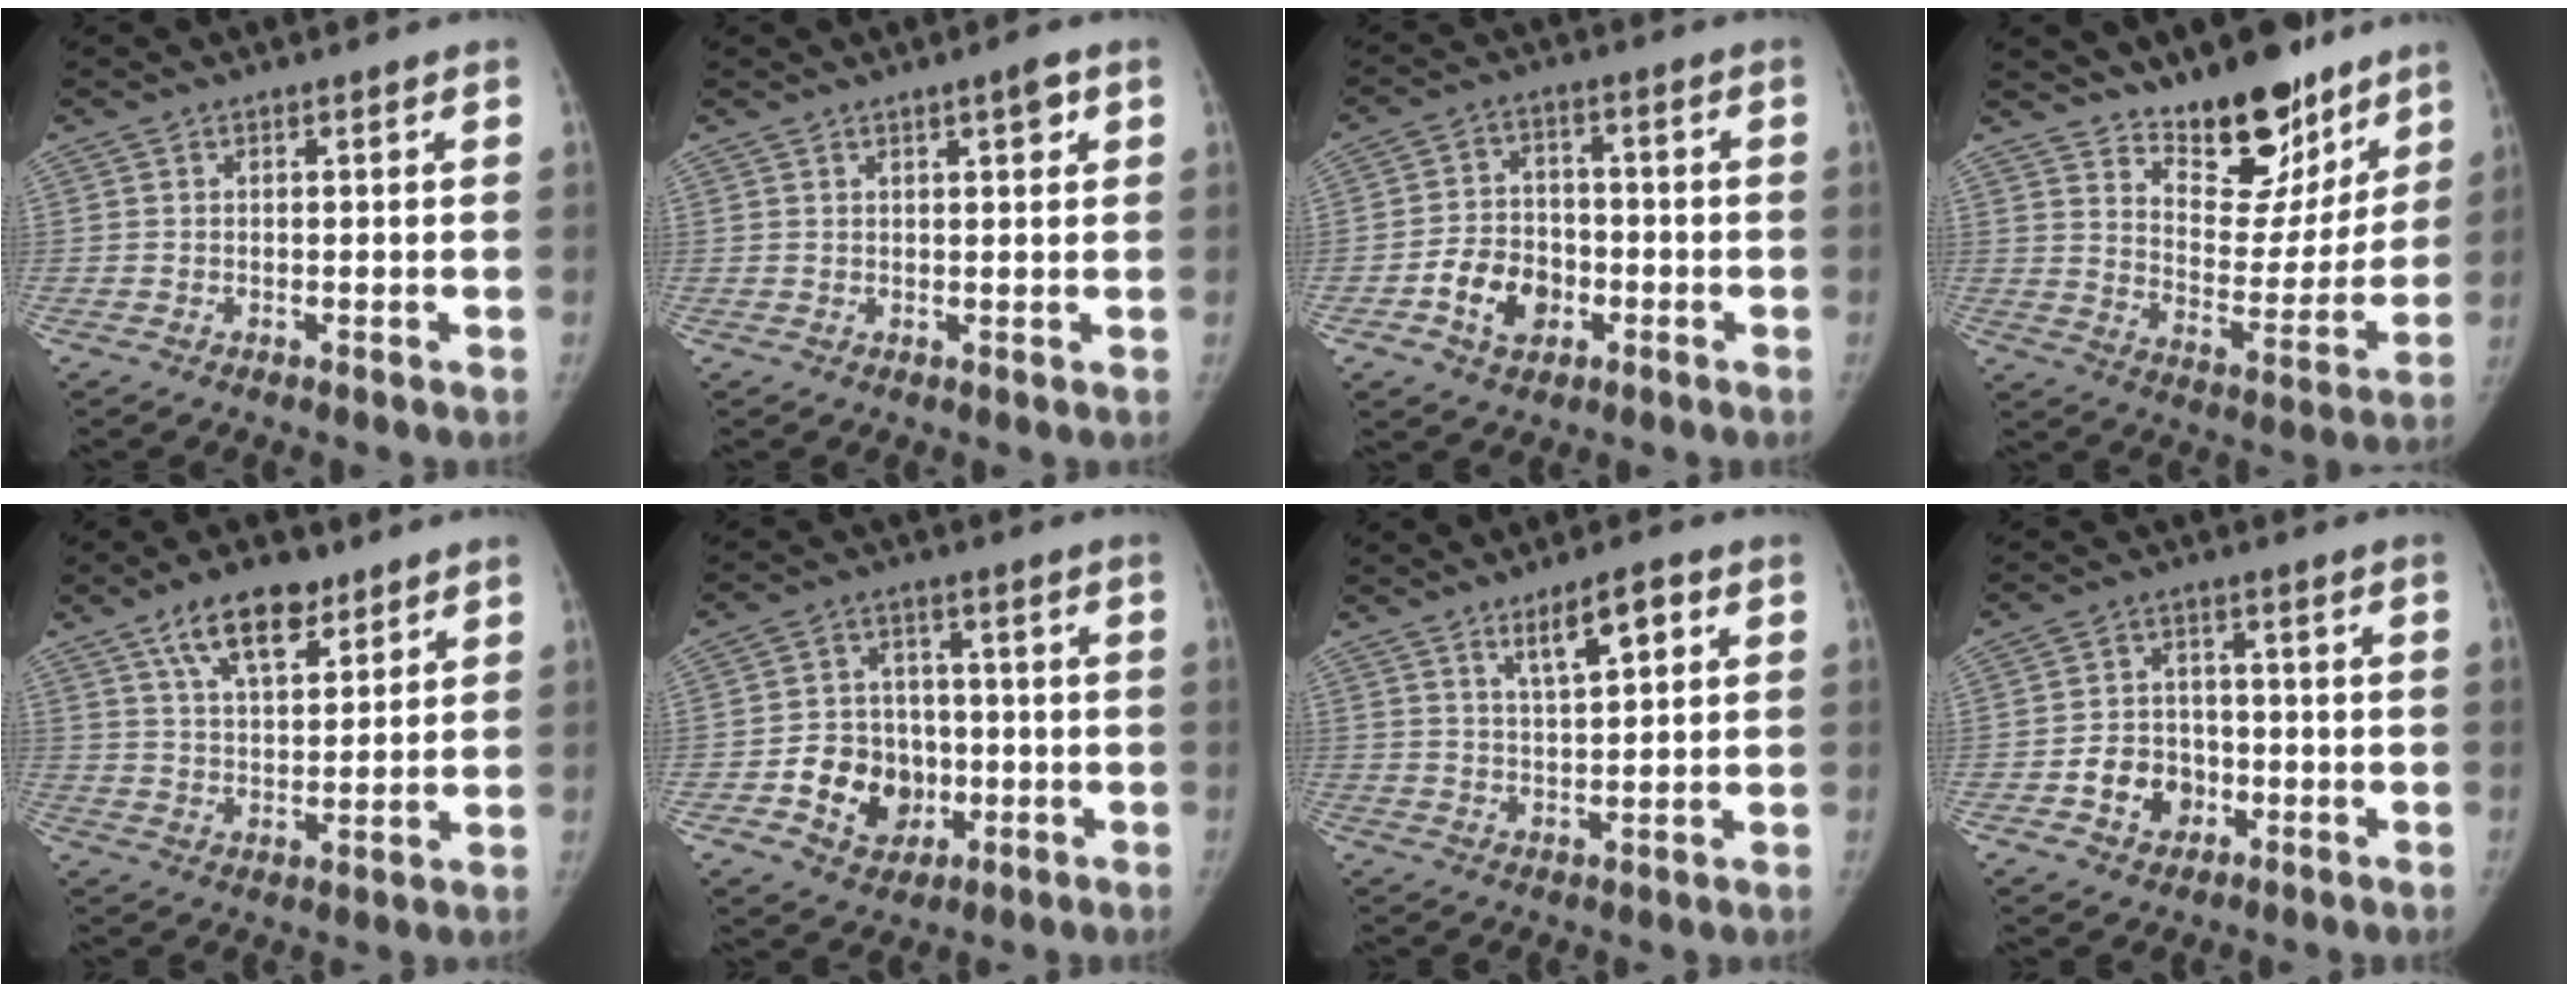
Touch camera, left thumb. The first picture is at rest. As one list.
[{"total": 2.6, "force": [1.4, 0.6, 2.2], "torque": [-0.028, -0.004, 0.019]}, {"total": 8.9, "force": [-3.5, 6.7, 4.6], "torque": [-0.054, 0.023, -0.063]}, {"total": 17.5, "force": [13.2, 7.8, 8.4], "torque": [-0.053, -0.104, 0.200]}, {"total": 11.5, "force": [7.1, 5.3, 7.2], "torque": [-0.098, -0.031, 0.125]}, {"total": 11.3, "force": [-3.0, 9.6, 5.3], "torque": [-0.039, 0.021, -0.045]}, {"total": 6.9, "force": [3.4, 2.2, 5.6], "torque": [-0.083, -0.015, 0.058]}, {"total": 7.8, "force": [-2.7, 6.5, 3.3], "torque": [-0.023, 0.022, -0.045]}]